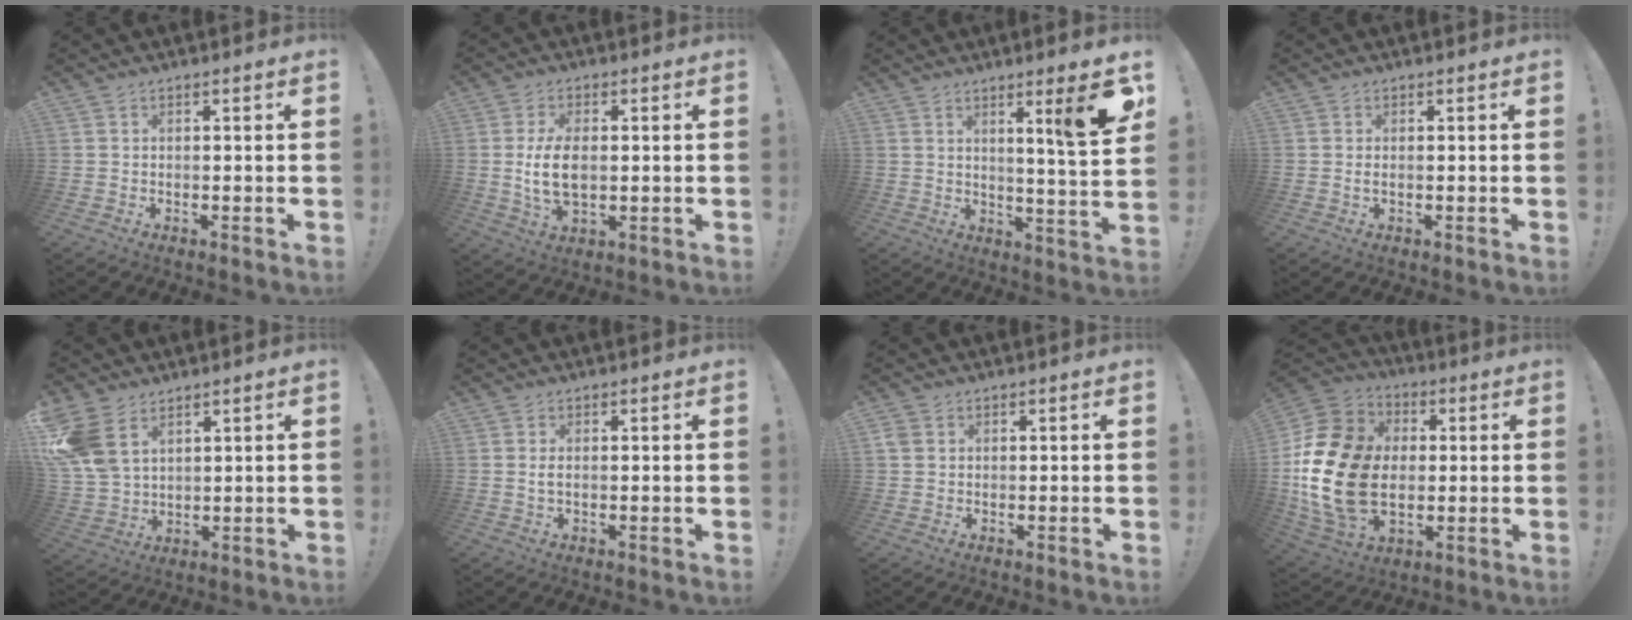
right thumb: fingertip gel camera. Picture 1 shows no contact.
{"total": 9.8, "force": [-0.1, 5.3, 8.2], "torque": [-0.143, -0.014, -0.005]}
{"total": 10.4, "force": [5.3, -1.1, 8.9], "torque": [-0.114, -0.041, 0.066]}
{"total": 1.0, "force": [0.0, 0.2, 0.9], "torque": [-0.012, 0.000, -0.003]}
{"total": 11.1, "force": [5.6, 7.3, 6.2], "torque": [-0.122, -0.017, 0.118]}
{"total": 1.7, "force": [0.0, 0.6, 1.6], "torque": [-0.024, 0.000, -0.002]}
{"total": 2.6, "force": [1.0, 2.1, 1.1], "torque": [-0.021, 0.005, 0.020]}
{"total": 24.4, "force": [-1.0, 17.4, 17.0], "torque": [-0.332, 0.021, -0.007]}